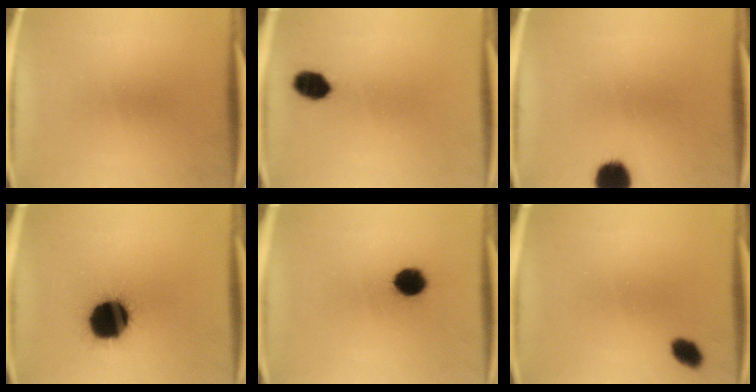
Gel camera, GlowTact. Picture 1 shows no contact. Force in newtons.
{"total": 5.8}
{"total": 7.8}
{"total": 19.5}
{"total": 7.0}
{"total": 3.2}